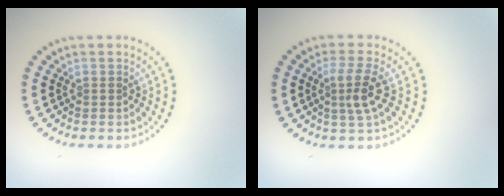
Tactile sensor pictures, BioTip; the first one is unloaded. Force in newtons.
{"total": 2.8, "press": 2.4, "slide": 1.4}